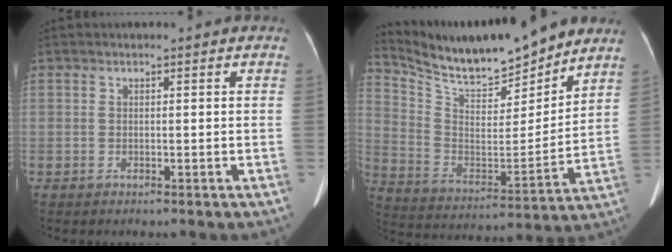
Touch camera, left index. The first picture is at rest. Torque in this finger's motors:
{"motor_torque": [-0.14, -0.95, 0.18, 0.05]}